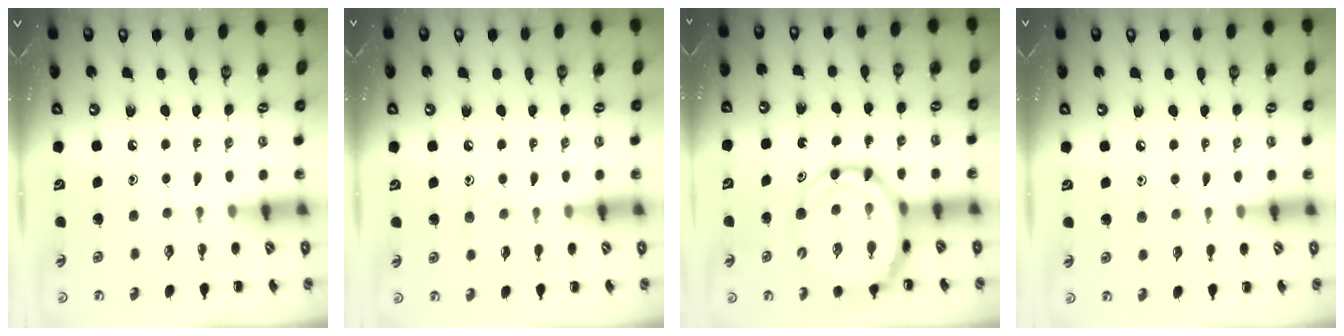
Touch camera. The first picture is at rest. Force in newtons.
{"total": 7.2, "press": 7.1, "slide": 1.5}
{"total": 14.1, "press": 13.5, "slide": 4.0}
{"total": 6.8, "press": 6.6, "slide": 1.7}